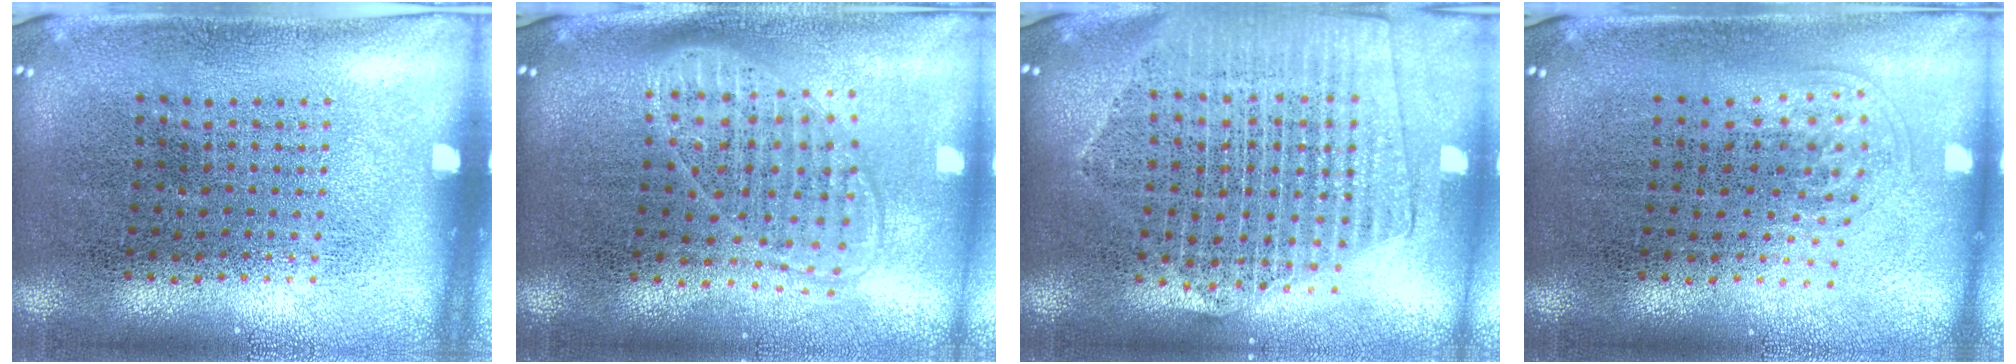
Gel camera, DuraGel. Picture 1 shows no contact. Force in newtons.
{"total": 1.8, "press": 1.5, "slide": 1.0}
{"total": 2.2, "press": 2.0, "slide": 1.0}
{"total": 1.0, "press": 0.6, "slide": 0.8}